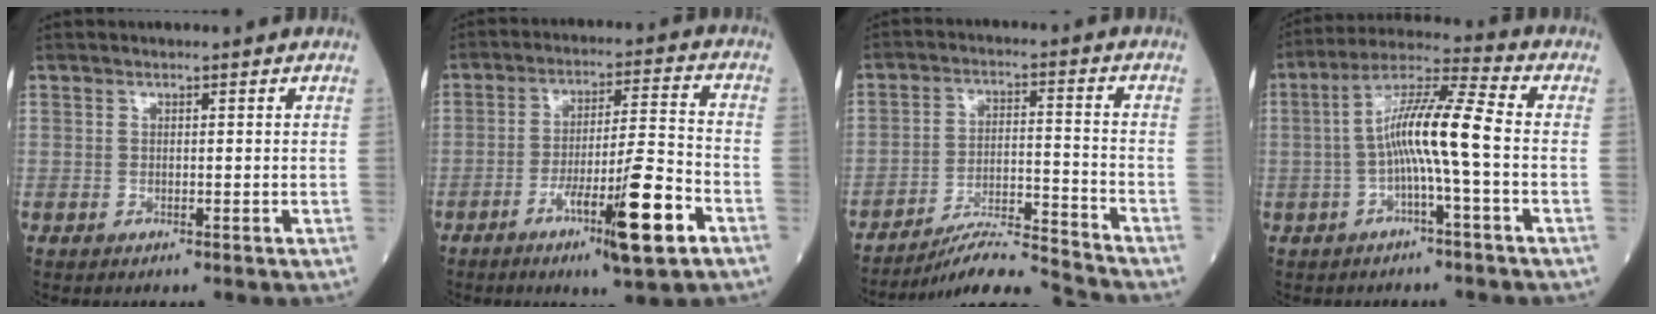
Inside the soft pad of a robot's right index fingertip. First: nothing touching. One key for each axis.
{"total": 12.4, "fx": -5.9, "fy": 0.3, "fz": 10.9, "tx": -0.174, "ty": -0.010, "tz": -0.094}
{"total": 10.1, "fx": -9.7, "fy": -2.2, "fz": 1.8, "tx": -0.027, "ty": 0.006, "tz": -0.173}
{"total": 9.9, "fx": -1.3, "fy": -0.1, "fz": 9.8, "tx": -0.183, "ty": 0.023, "tz": -0.031}